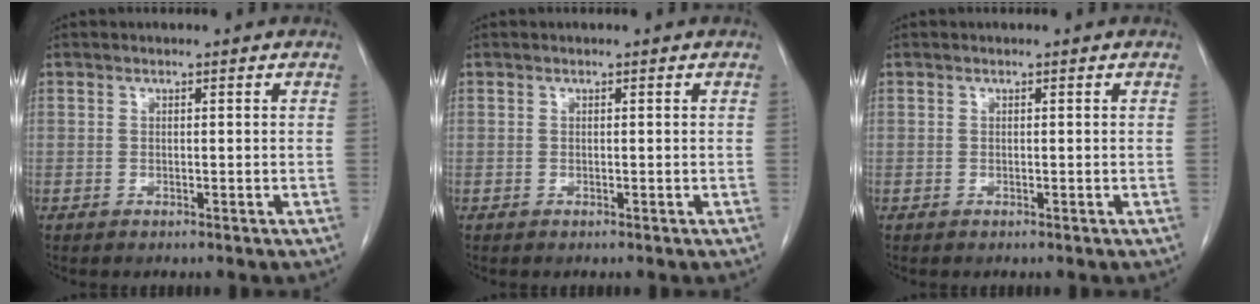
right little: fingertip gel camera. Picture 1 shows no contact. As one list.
[{"total": 0.0}, {"total": 0.0}]